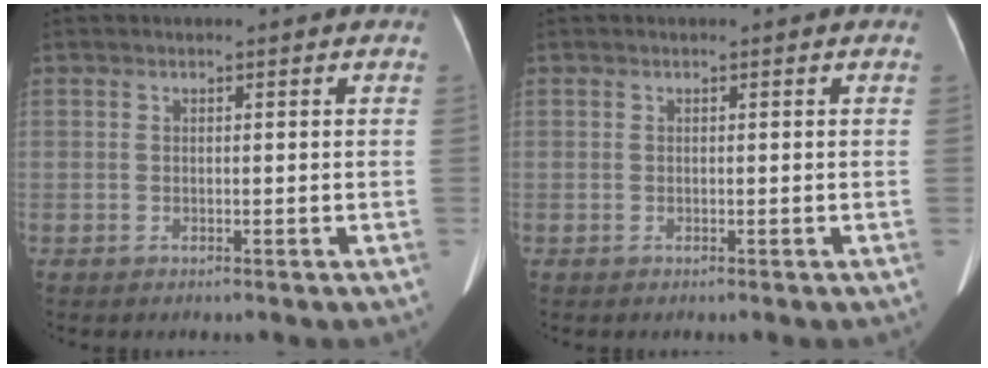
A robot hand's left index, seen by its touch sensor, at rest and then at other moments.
{"total": 0.0}